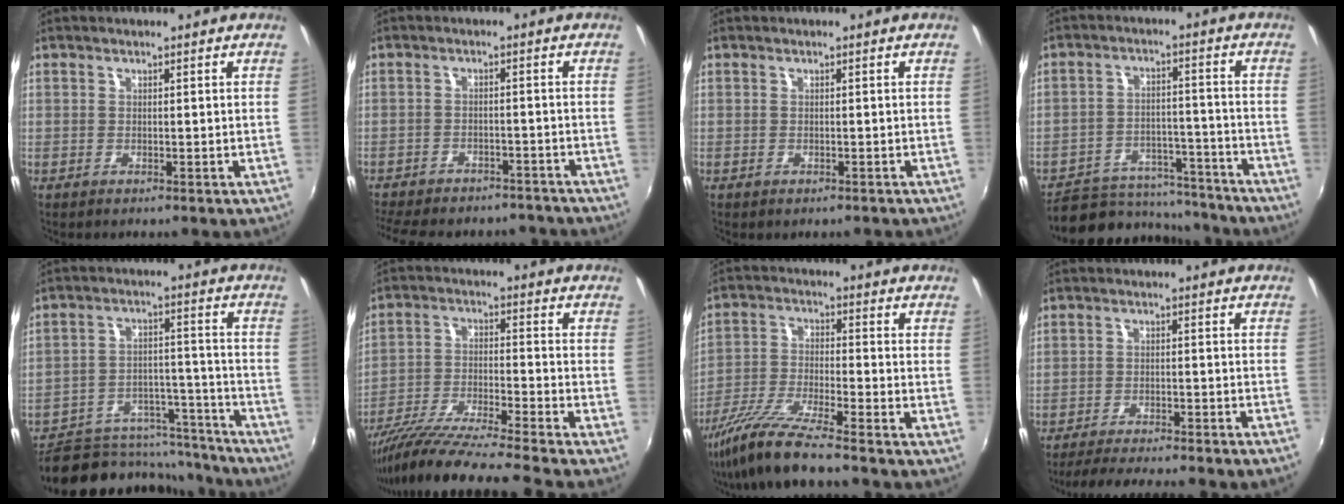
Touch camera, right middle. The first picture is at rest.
{"total": 18.1, "force": [-15.3, 6.7, 6.8], "torque": [-0.161, -0.003, -0.202]}
{"total": 0.9, "force": [-0.7, 0.5, 0.3], "torque": [-0.008, -0.002, -0.008]}
{"total": 15.2, "force": [-13.0, 6.6, 4.1], "torque": [-0.094, 0.024, -0.169]}
{"total": 19.4, "force": [-16.7, 8.0, 5.9], "torque": [-0.107, 0.036, -0.213]}
{"total": 19.4, "force": [-16.8, -1.7, 9.6], "torque": [-0.174, -0.051, -0.284]}
{"total": 12.1, "force": [-10.1, -0.3, 6.6], "torque": [-0.137, -0.020, -0.192]}
{"total": 12.8, "force": [-11.4, 0.0, 5.6], "torque": [-0.113, -0.011, -0.161]}